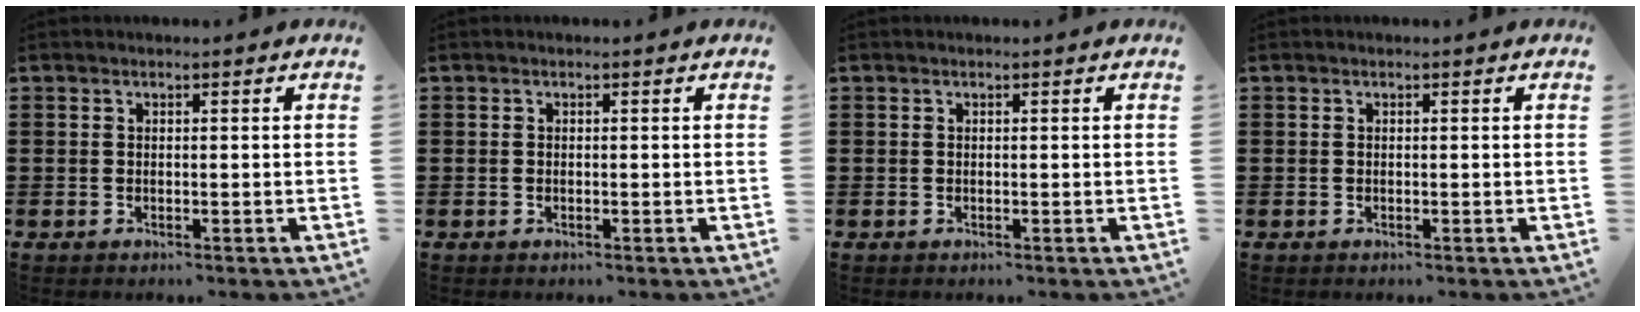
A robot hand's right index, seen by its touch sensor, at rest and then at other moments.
{"total": 0.0}
{"total": 0.0}
{"total": 0.0}